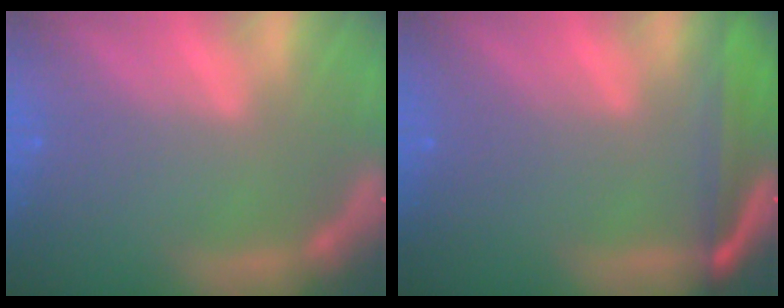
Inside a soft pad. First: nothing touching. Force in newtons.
{"total": 5.5}